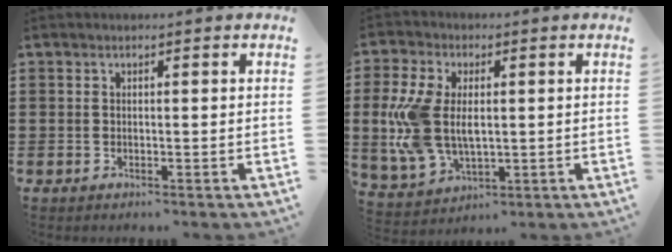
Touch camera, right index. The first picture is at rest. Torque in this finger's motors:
{"motor_torque": [1.73, 0.41, 0.56, 0.21]}